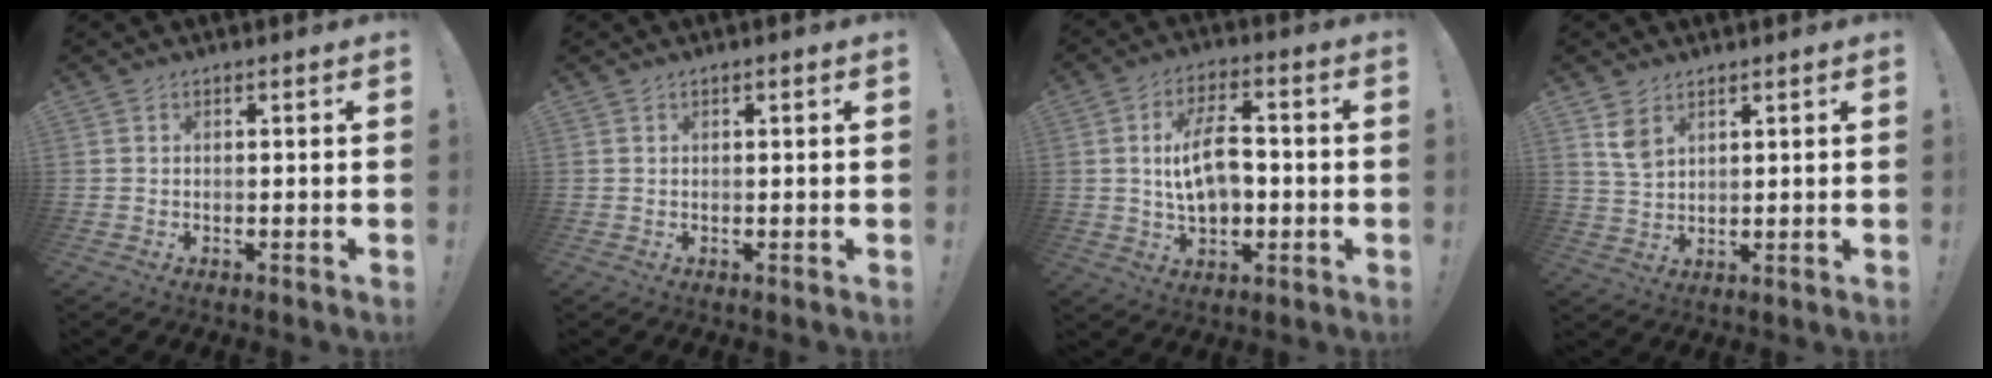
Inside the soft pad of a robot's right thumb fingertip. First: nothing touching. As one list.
[{"total": 0.7, "force": [0.4, -0.1, 0.6], "torque": [-0.008, -0.001, 0.005]}, {"total": 12.6, "force": [0.1, 7.5, 10.1], "torque": [-0.169, 0.008, 0.001]}, {"total": 5.5, "force": [3.3, 3.2, 2.9], "torque": [-0.040, -0.016, 0.062]}]